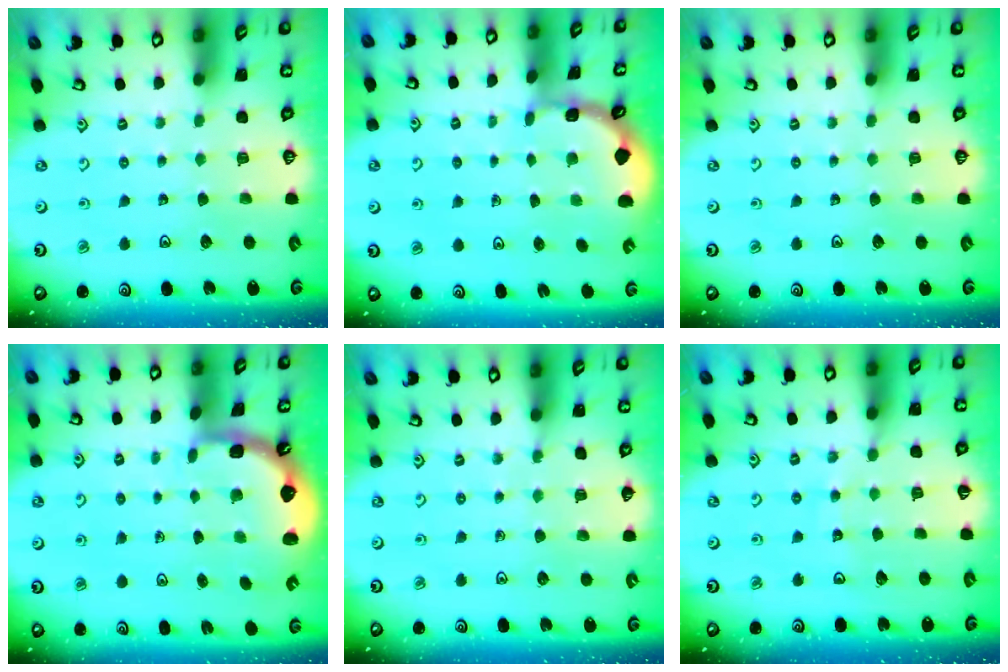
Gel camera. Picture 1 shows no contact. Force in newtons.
{"total": 1.5, "press": 1.4, "slide": 0.3}
{"total": 0.0}
{"total": 2.5, "press": 1.9, "slide": 1.6}
{"total": 5.1, "press": 4.9, "slide": 1.4}
{"total": 8.6, "press": 8.6, "slide": 1.0}